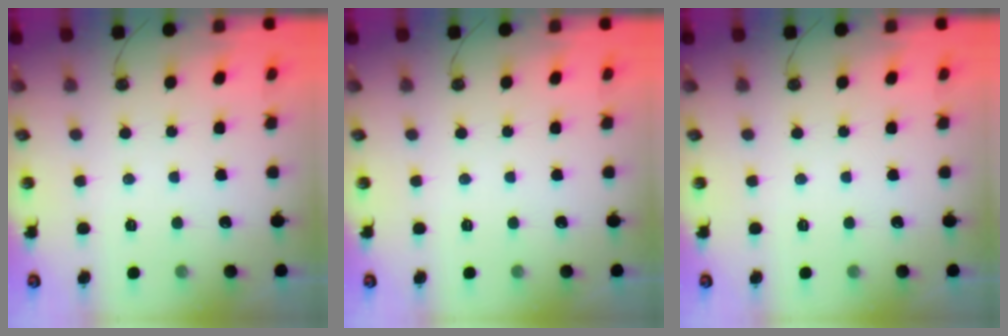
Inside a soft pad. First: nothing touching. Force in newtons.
{"total": 0.0}
{"total": 0.0}